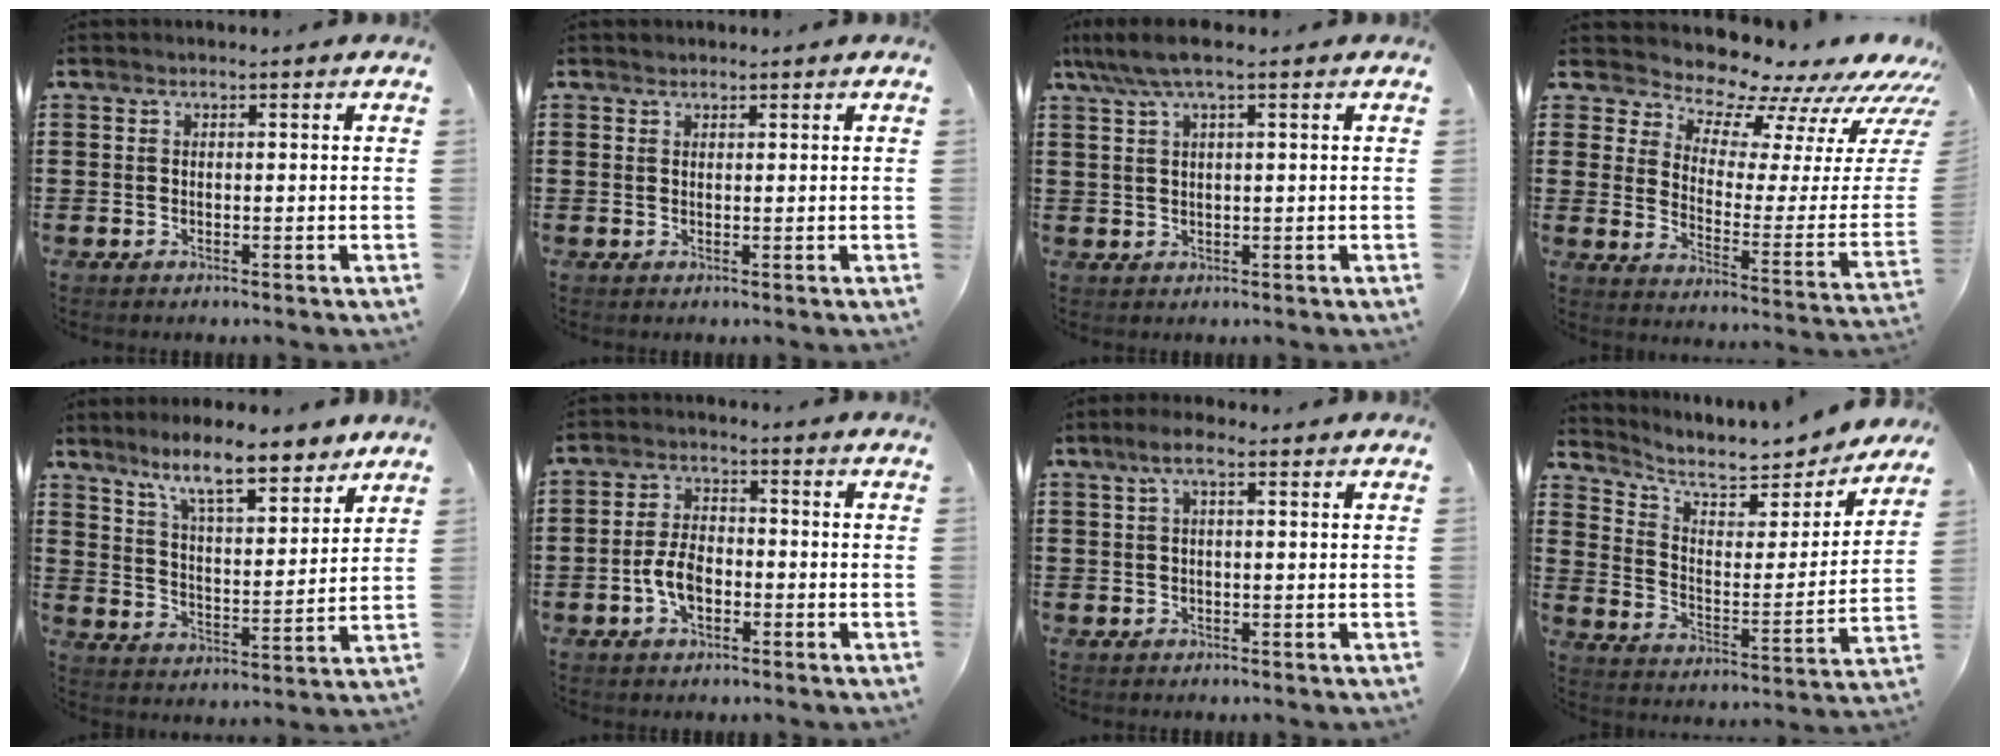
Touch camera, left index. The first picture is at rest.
{"total": 0.7, "force": [0.6, 0.4, 0.1], "torque": [-0.003, 0.001, 0.012]}
{"total": 4.1, "force": [1.9, 0.7, 3.6], "torque": [-0.080, 0.003, 0.029]}
{"total": 8.4, "force": [7.9, 2.3, 1.5], "torque": [-0.034, -0.086, 0.129]}
{"total": 9.7, "force": [8.1, 1.3, 5.1], "torque": [-0.106, -0.037, 0.141]}
{"total": 5.3, "force": [-1.7, 2.9, 4.2], "torque": [-0.101, -0.001, -0.037]}
{"total": 3.0, "force": [0.8, 0.8, 2.8], "torque": [-0.062, 0.004, 0.009]}
{"total": 6.9, "force": [5.9, 1.9, 3.1], "torque": [-0.082, -0.041, 0.098]}